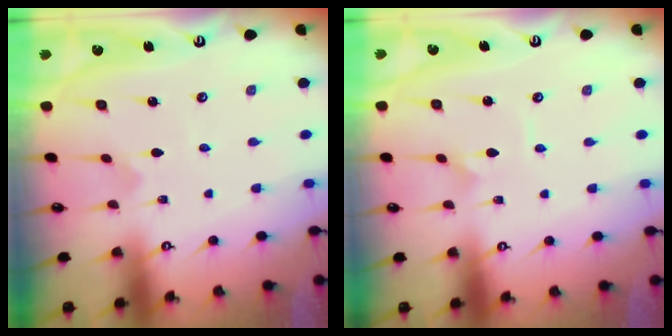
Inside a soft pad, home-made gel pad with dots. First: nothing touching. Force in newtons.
{"total": 1.4, "press": 1.4, "slide": 0.0}